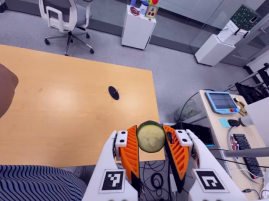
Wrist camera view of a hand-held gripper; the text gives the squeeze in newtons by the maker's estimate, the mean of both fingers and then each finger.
{"total": 11.7, "left": 12.5, "right": 10.9}